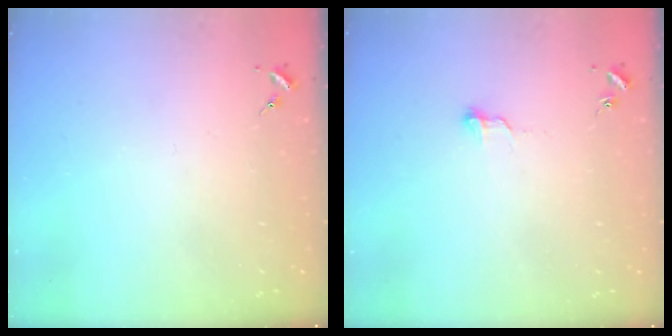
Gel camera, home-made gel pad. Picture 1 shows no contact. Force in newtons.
{"total": 6.2, "press": 6.1, "slide": 0.5}